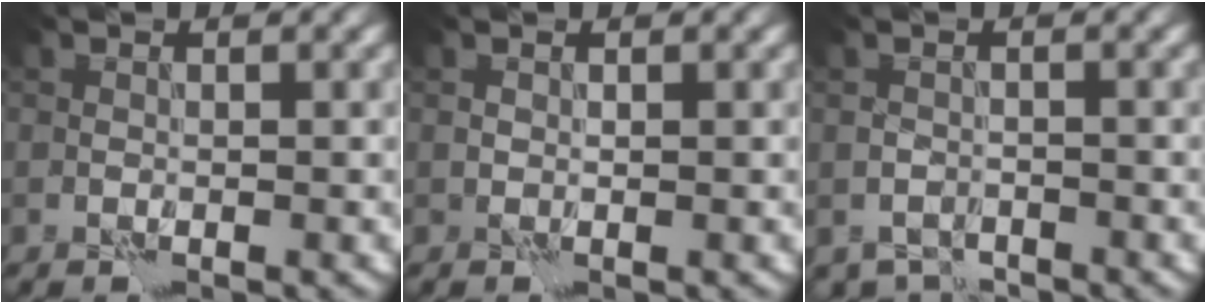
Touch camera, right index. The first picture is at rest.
{"total": 0.0}
{"total": 1.8, "force": [-1.6, 0.8, 0.2], "torque": [-0.001, -0.002, -0.032]}